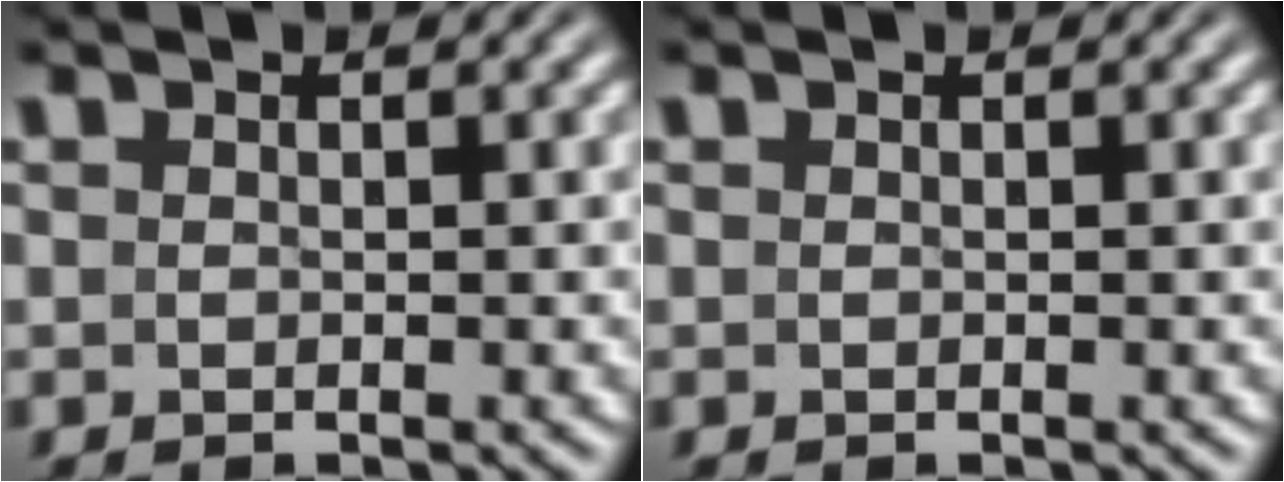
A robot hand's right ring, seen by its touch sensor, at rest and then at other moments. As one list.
[{"total": 0.0}]